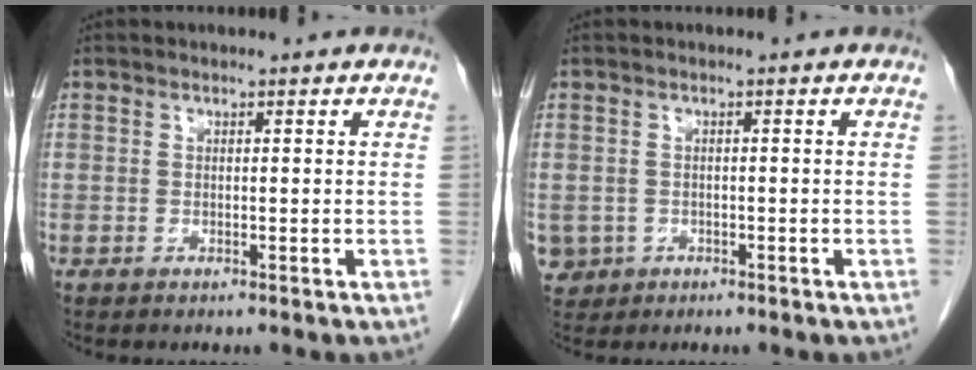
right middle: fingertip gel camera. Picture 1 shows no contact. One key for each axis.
{"total": 3.9, "fx": -1.5, "fy": 3.6, "fz": 0.5, "tx": -0.013, "ty": 0.004, "tz": -0.022}